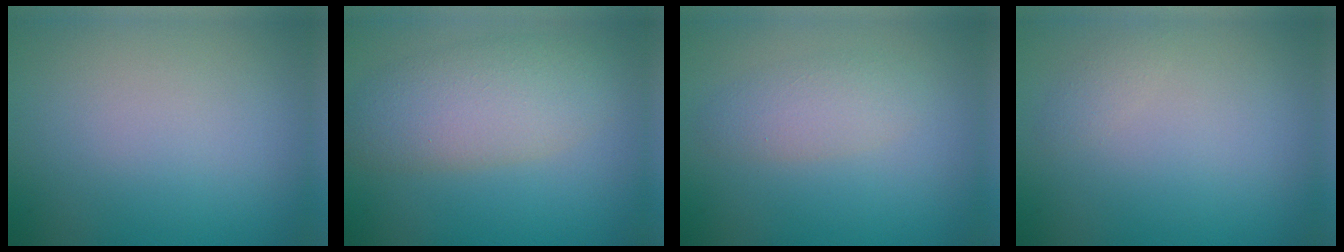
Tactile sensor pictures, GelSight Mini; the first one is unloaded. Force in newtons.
{"total": 5.7, "press": 5.7, "slide": 0.5}
{"total": 2.5, "press": 2.5, "slide": 0.1}
{"total": 0.7, "press": 0.7, "slide": 0.0}